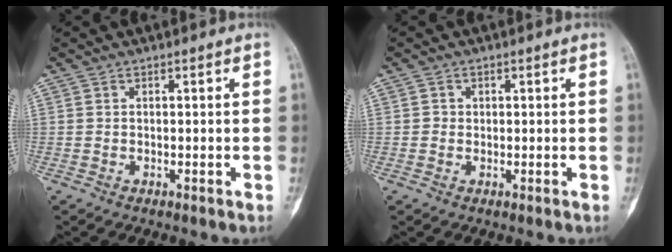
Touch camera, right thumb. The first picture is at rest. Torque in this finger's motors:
{"motor_torque": [-0.59, 0.04, 0.29, -0.09, 0.00]}